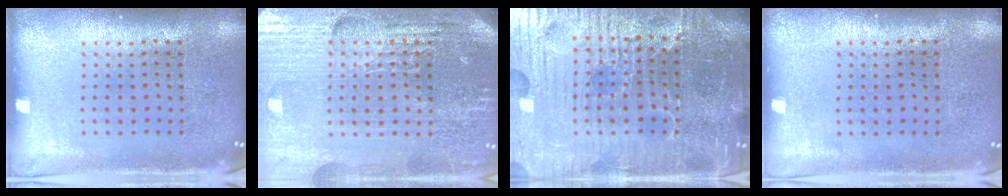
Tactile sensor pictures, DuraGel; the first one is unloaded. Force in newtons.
{"total": 4.9, "press": 4.6, "slide": 1.7}
{"total": 6.6, "press": 6.0, "slide": 2.8}
{"total": 0.0}